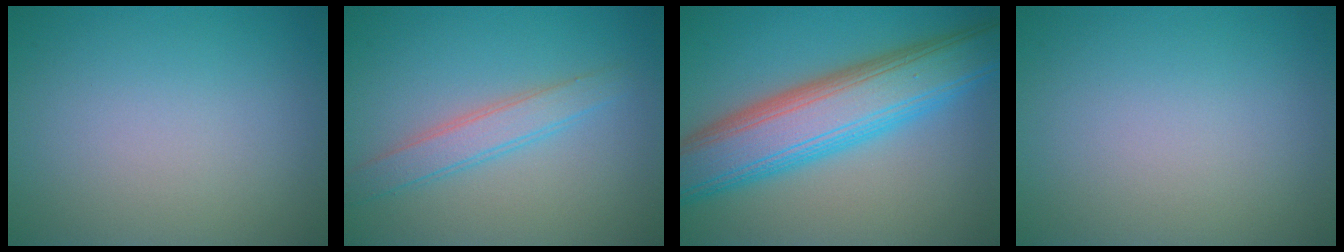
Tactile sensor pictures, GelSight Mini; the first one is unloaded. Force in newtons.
{"total": 2.7, "press": 2.7, "slide": 0.1}
{"total": 10.1, "press": 10.1, "slide": 0.8}
{"total": 0.0}